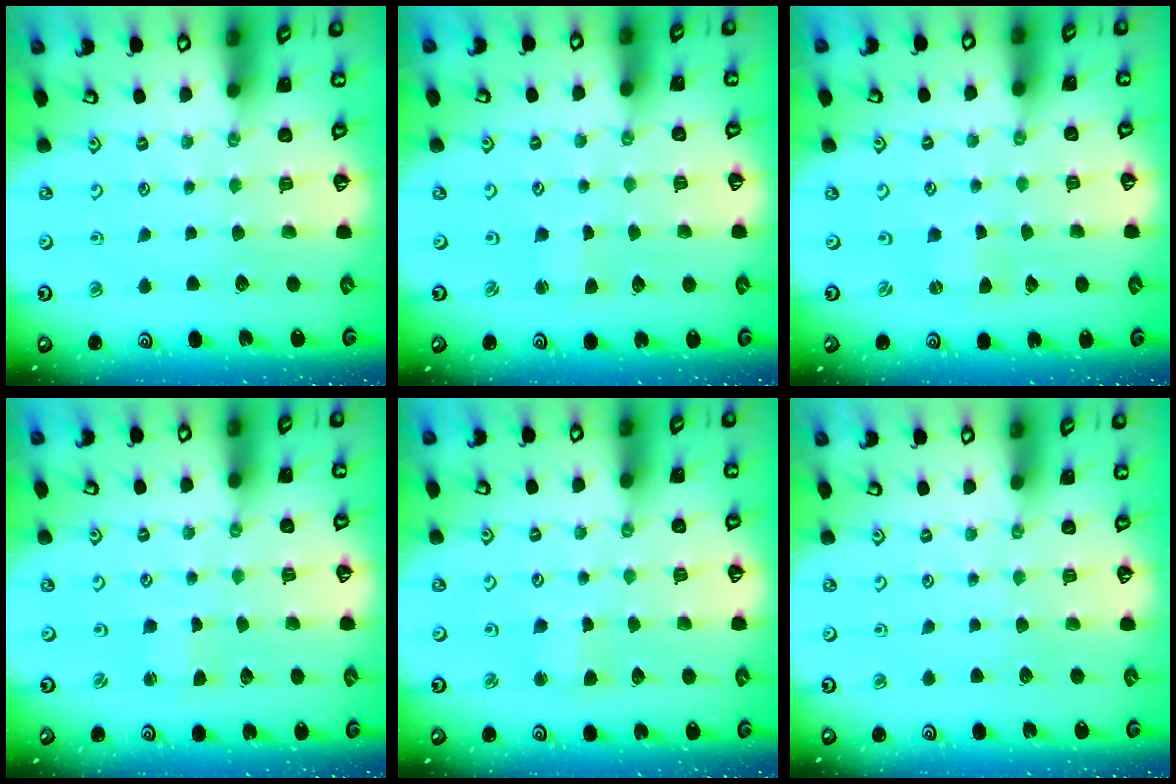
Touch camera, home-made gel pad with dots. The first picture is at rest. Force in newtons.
{"total": 1.6, "press": 1.6, "slide": 0.3}
{"total": 0.0}
{"total": 0.5, "press": 0.5, "slide": 0.0}
{"total": 2.7, "press": 2.7, "slide": 0.3}
{"total": 0.0}